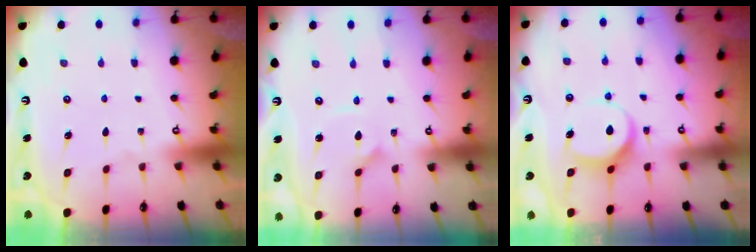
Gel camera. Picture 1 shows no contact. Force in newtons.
{"total": 2.9, "press": 2.9, "slide": 0.1}
{"total": 7.7, "press": 7.6, "slide": 0.9}